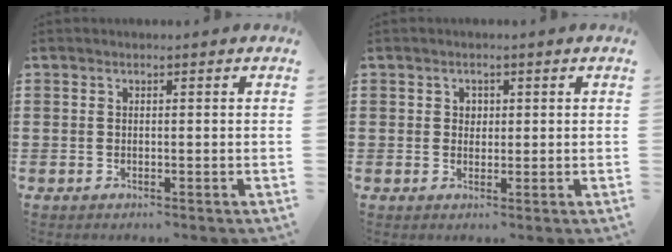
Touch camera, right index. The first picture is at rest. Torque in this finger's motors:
{"motor_torque": [0.06, -0.07, 0.00, -0.01]}